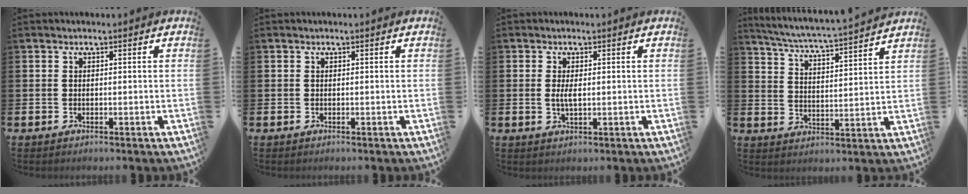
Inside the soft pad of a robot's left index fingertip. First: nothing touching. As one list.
[{"total": 0.0}, {"total": 2.1, "force": [0.2, 0.7, 2.0], "torque": [-0.036, 0.000, 0.001]}, {"total": 5.5, "force": [5.2, -0.3, 1.6], "torque": [-0.055, -0.042, 0.088]}]